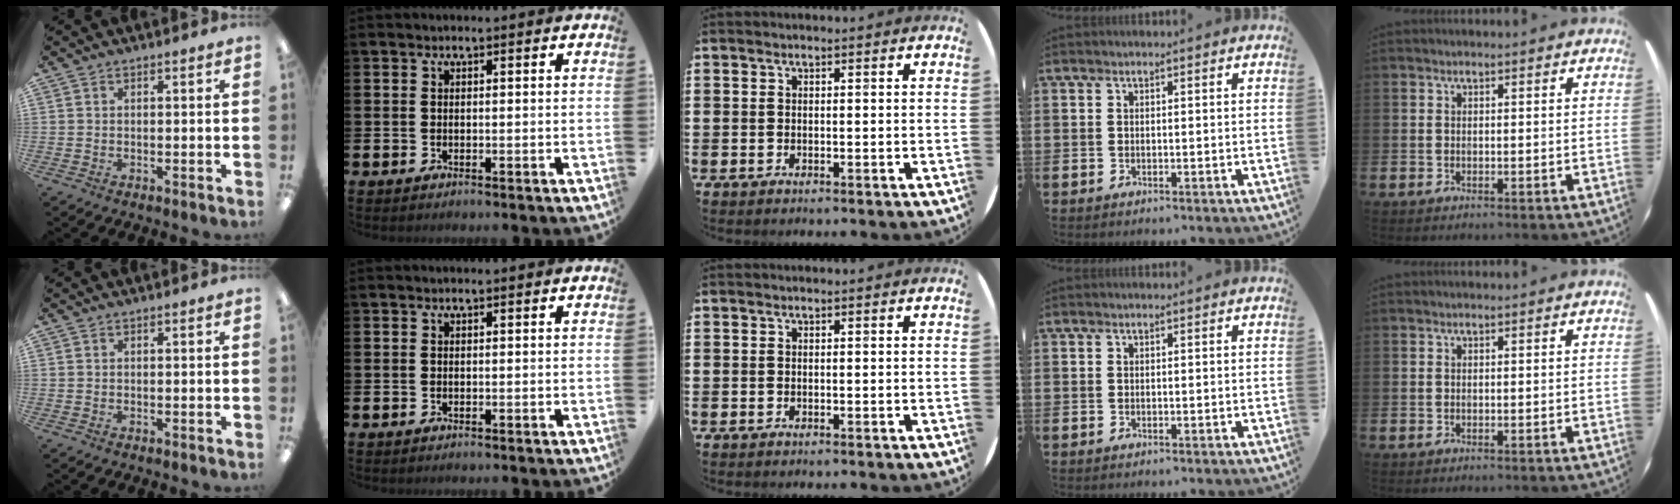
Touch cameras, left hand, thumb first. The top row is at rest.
{}